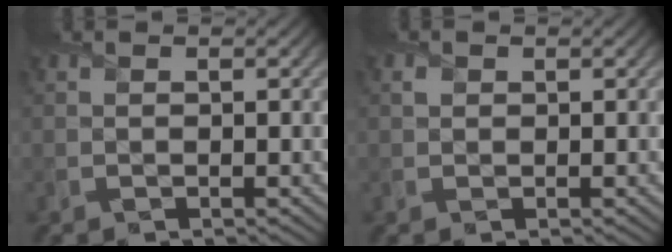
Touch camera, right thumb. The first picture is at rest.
{"total": 0.8, "force": [0.3, 0.7, 0.1], "torque": [0.000, -0.001, 0.005]}